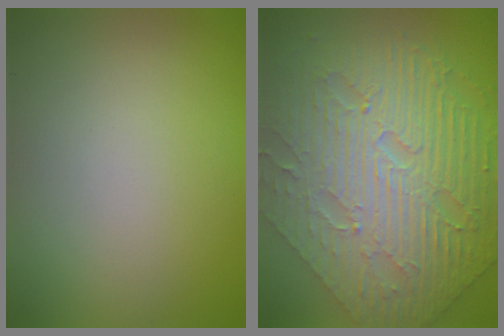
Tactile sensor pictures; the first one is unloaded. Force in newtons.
{"total": 10.5, "press": 7.2, "slide": 7.7}